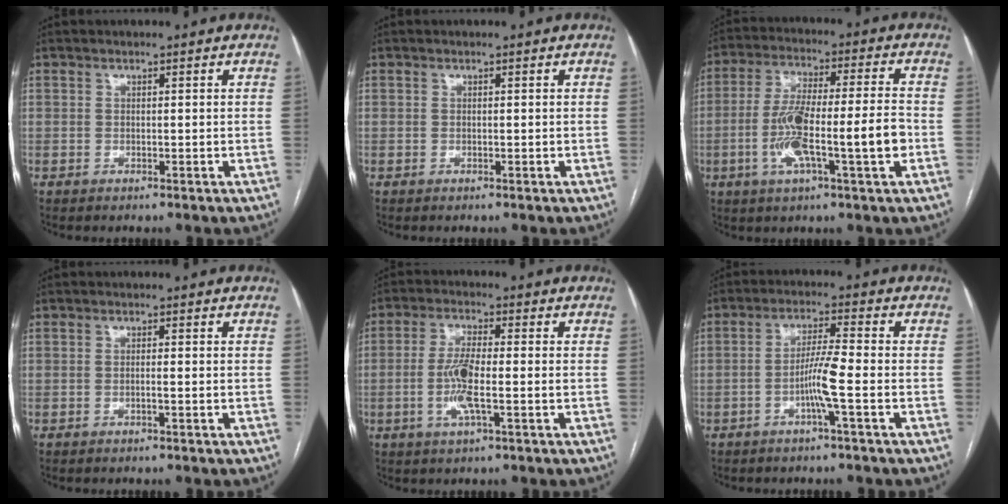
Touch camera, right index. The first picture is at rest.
{"total": 0.0}
{"total": 13.2, "force": [-3.3, 1.0, 12.8], "torque": [-0.234, 0.009, -0.059]}
{"total": 0.8, "force": [-0.2, 0.0, 0.8], "torque": [-0.014, 0.001, -0.004]}
{"total": 6.6, "force": [-1.4, 0.8, 6.4], "torque": [-0.133, -0.004, -0.029]}
{"total": 5.5, "force": [-1.8, -0.6, 5.1], "torque": [-0.102, 0.003, -0.036]}